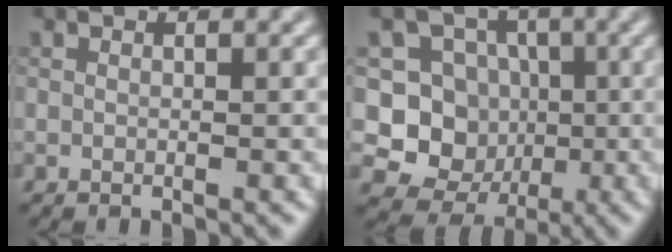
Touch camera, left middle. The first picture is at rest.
{"total": 7.9, "force": [-0.8, 7.5, 2.5], "torque": [-0.034, 0.012, -0.037]}